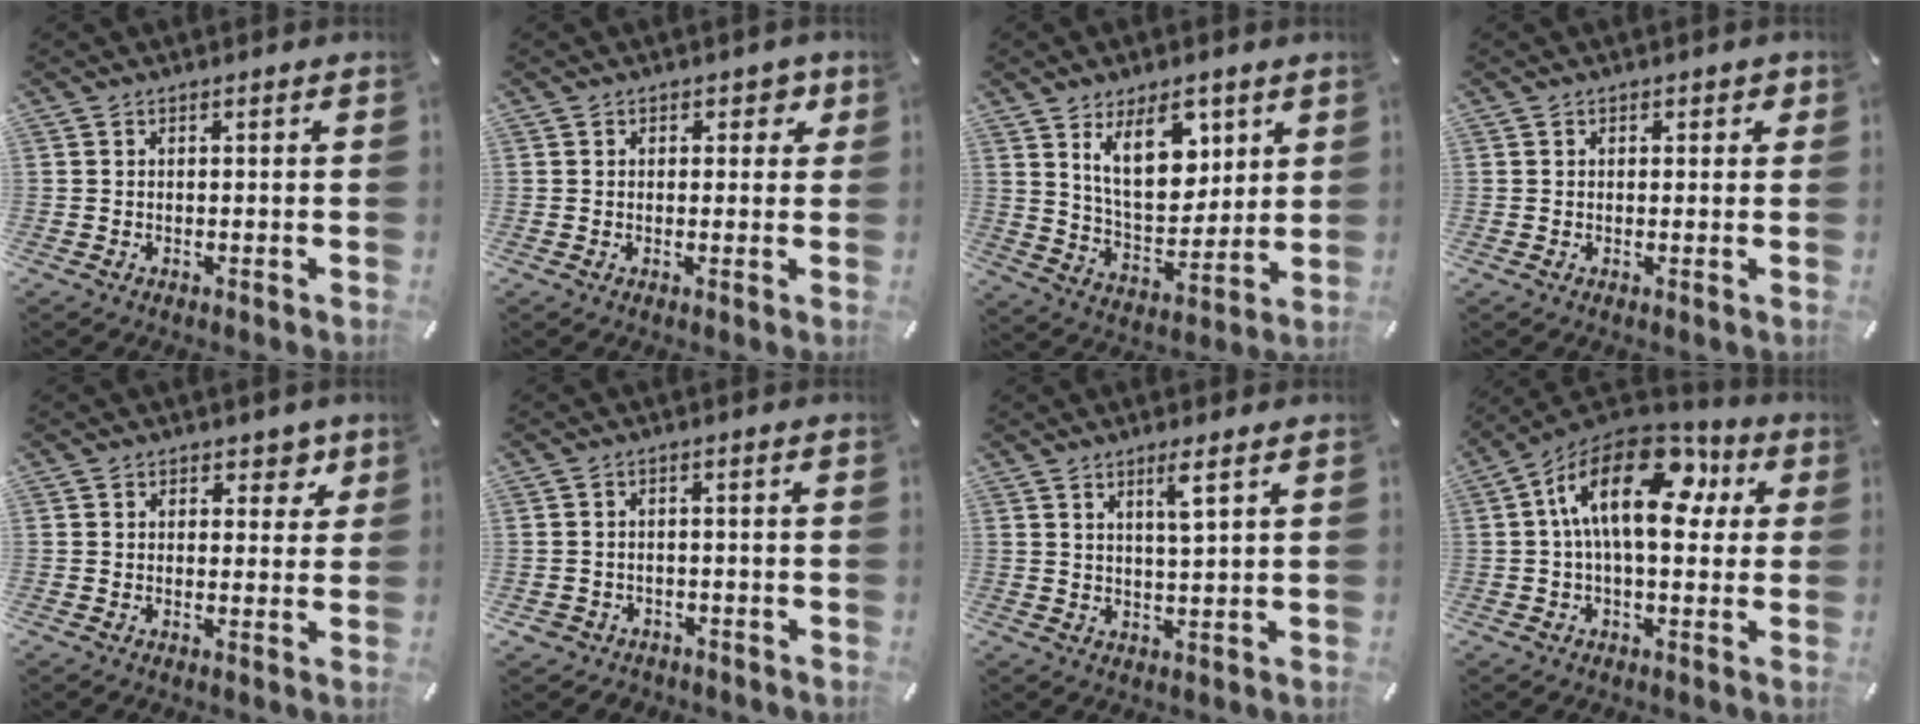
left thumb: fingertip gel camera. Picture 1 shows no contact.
{"total": 3.0, "force": [1.1, 2.2, 1.8], "torque": [-0.006, -0.003, 0.009]}
{"total": 14.5, "force": [7.2, 8.3, 9.4], "torque": [-0.146, -0.020, 0.130]}
{"total": 1.3, "force": [0.2, 1.1, 0.6], "torque": [-0.004, 0.003, 0.000]}
{"total": 4.4, "force": [2.3, 3.1, 2.0], "torque": [0.001, -0.009, 0.031]}
{"total": 3.0, "force": [-1.6, 2.4, 0.7], "torque": [-0.019, 0.007, -0.036]}
{"total": 4.5, "force": [2.5, 0.3, 3.8], "torque": [-0.074, -0.005, 0.038]}
{"total": 19.3, "force": [4.2, 10.0, 15.9], "torque": [-0.275, -0.007, 0.067]}